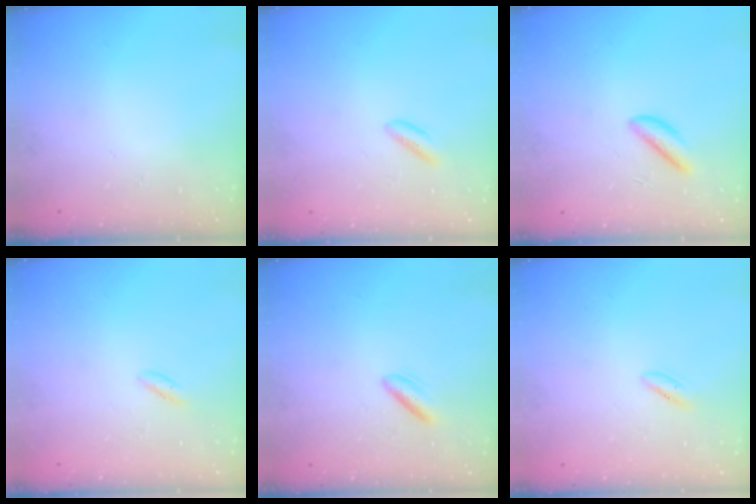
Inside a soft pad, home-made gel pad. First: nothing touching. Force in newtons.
{"total": 1.9, "press": 1.8, "slide": 0.4}
{"total": 2.7, "press": 2.7, "slide": 0.3}
{"total": 0.6, "press": 0.3, "slide": 0.5}
{"total": 2.4, "press": 2.2, "slide": 1.1}
{"total": 1.8, "press": 1.5, "slide": 0.9}